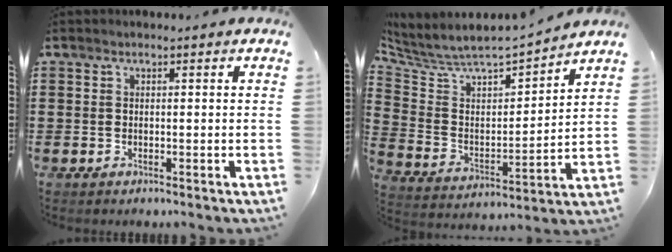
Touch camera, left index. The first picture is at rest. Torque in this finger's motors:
{"motor_torque": [1.14, -1.00, 0.22, 0.05]}